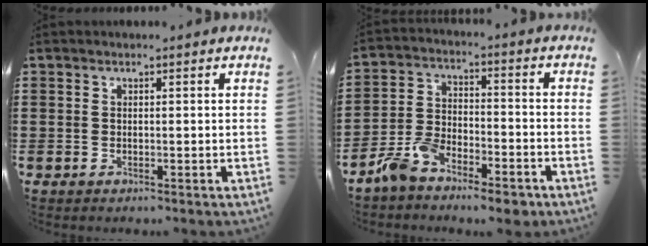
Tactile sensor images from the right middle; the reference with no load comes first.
{"total": 6.8, "force": [-5.8, 1.9, 2.8], "torque": [-0.071, 0.011, -0.115]}